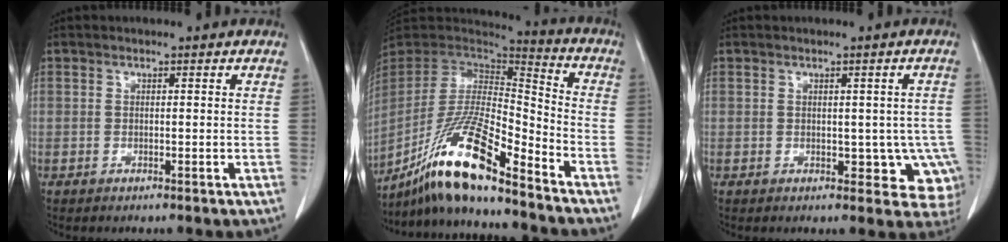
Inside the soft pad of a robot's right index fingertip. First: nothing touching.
{"total": 17.1, "force": [-12.4, 1.5, 11.7], "torque": [-0.231, -0.010, -0.230]}
{"total": 6.1, "force": [-0.7, 3.8, 4.7], "torque": [-0.019, 0.009, -0.001]}